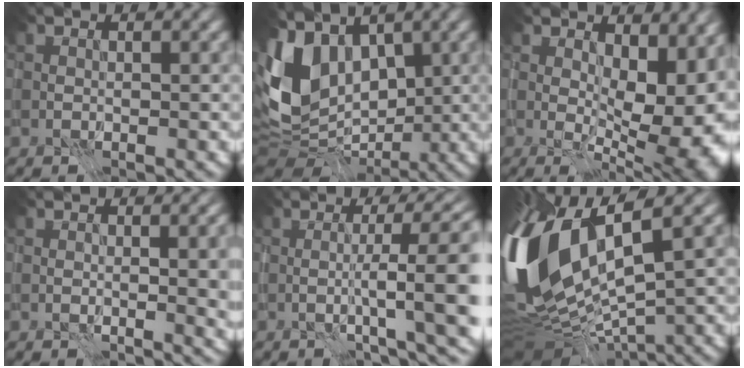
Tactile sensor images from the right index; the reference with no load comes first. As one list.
[{"total": 9.6, "force": [1.2, 7.1, 6.4], "torque": [-0.142, -0.006, 0.016]}, {"total": 13.3, "force": [1.4, 6.2, 11.7], "torque": [-0.121, 0.012, 0.041]}, {"total": 4.6, "force": [-0.1, 1.5, 4.3], "torque": [-0.047, 0.002, 0.007]}, {"total": 9.1, "force": [-0.5, 1.8, 8.9], "torque": [-0.107, 0.022, -0.005]}, {"total": 15.4, "force": [2.3, 6.9, 13.6], "torque": [-0.313, 0.008, 0.057]}]